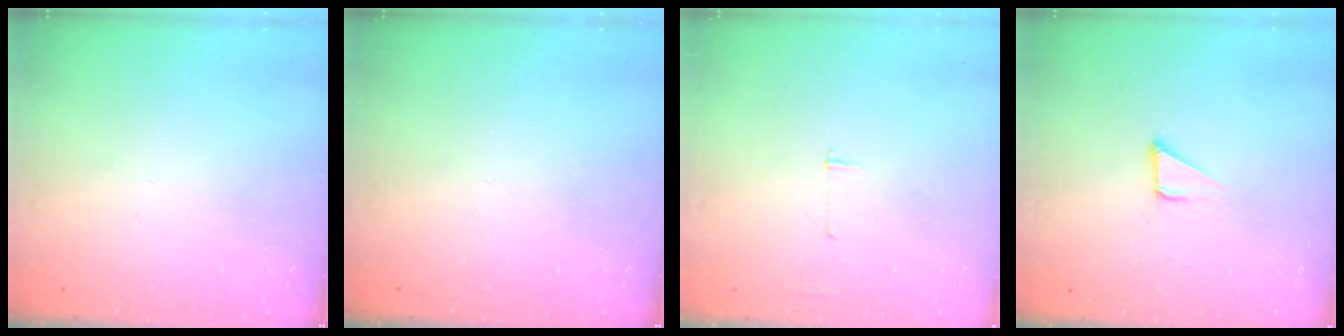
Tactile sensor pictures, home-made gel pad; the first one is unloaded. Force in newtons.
{"total": 0.0}
{"total": 2.7, "press": 2.7, "slide": 0.3}
{"total": 3.2, "press": 3.2, "slide": 0.2}